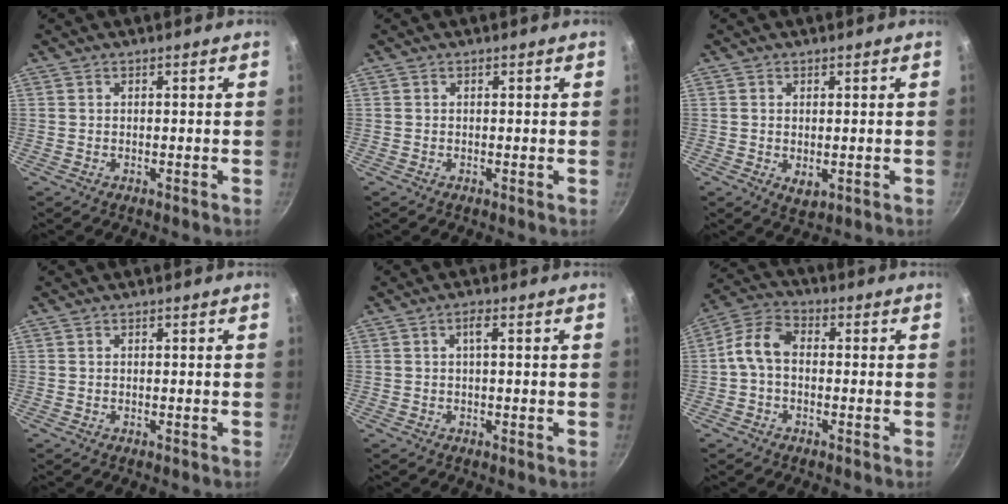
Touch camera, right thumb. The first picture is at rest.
{"total": 0.0}
{"total": 2.8, "force": [0.0, 1.7, 2.2], "torque": [-0.033, -0.010, 0.004]}
{"total": 0.0}
{"total": 2.1, "force": [0.3, 0.3, 2.1], "torque": [-0.041, 0.003, 0.005]}
{"total": 6.9, "force": [-0.8, 4.6, 5.0], "torque": [-0.097, 0.030, -0.030]}